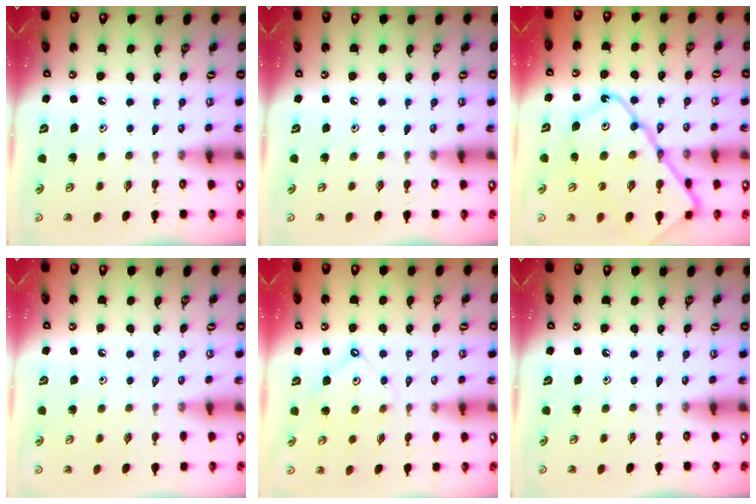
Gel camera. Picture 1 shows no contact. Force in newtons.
{"total": 0.0}
{"total": 20.6, "press": 20.5, "slide": 2.0}
{"total": 1.9, "press": 1.9, "slide": 0.4}
{"total": 5.8, "press": 5.7, "slide": 0.6}
{"total": 0.0}